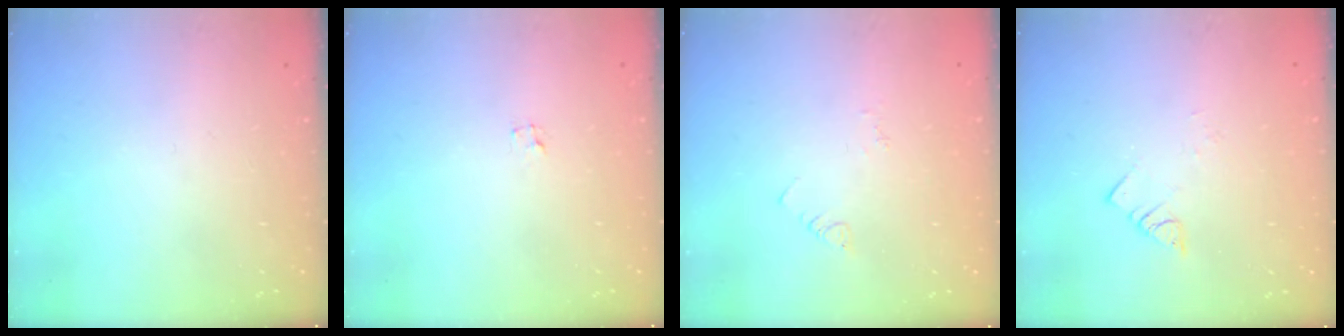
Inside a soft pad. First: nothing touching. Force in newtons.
{"total": 1.2, "press": 1.2, "slide": 0.1}
{"total": 2.5, "press": 2.5, "slide": 0.4}
{"total": 2.8, "press": 2.8, "slide": 0.3}